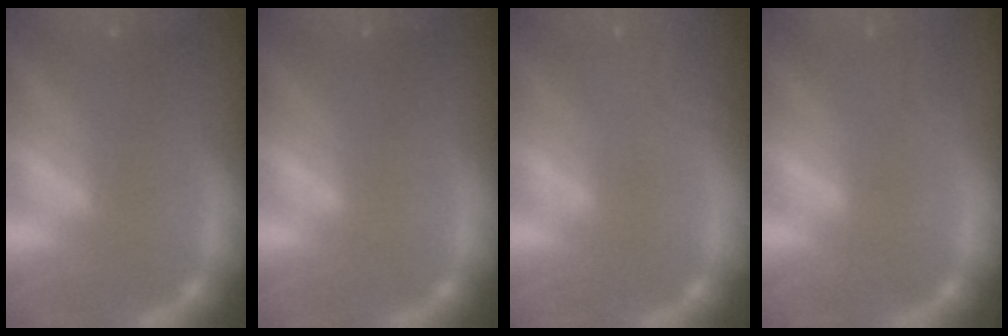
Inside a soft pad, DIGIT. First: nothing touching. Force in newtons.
{"total": 0.0}
{"total": 6.6}
{"total": 1.9}